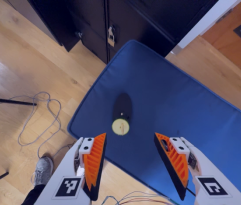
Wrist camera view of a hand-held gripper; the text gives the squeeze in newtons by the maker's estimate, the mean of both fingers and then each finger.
{"total": 0.7, "left": 0.9, "right": 0.6}